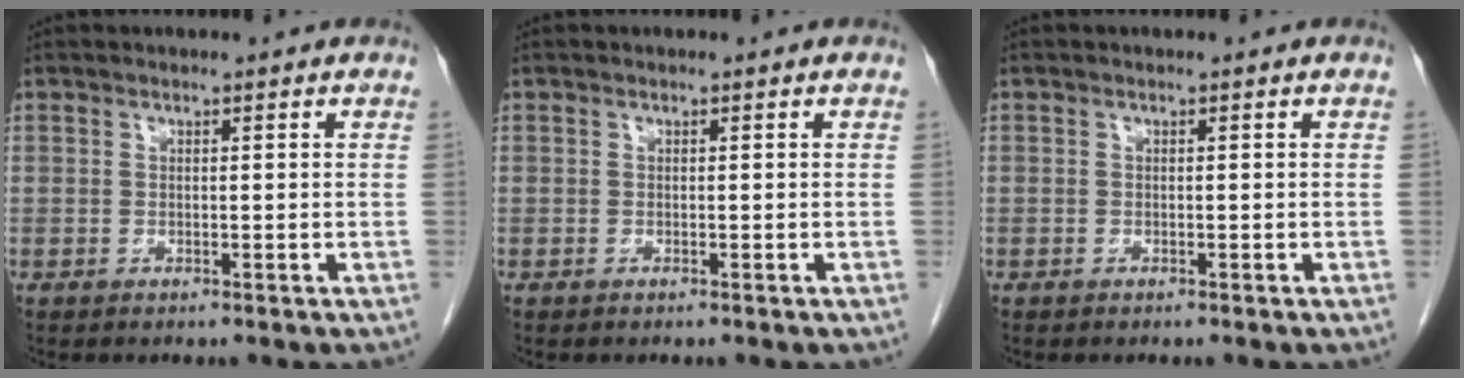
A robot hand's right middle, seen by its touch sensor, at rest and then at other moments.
{"total": 0.0}
{"total": 0.0}